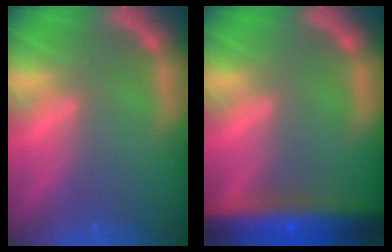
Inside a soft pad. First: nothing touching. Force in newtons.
{"total": 10.0}